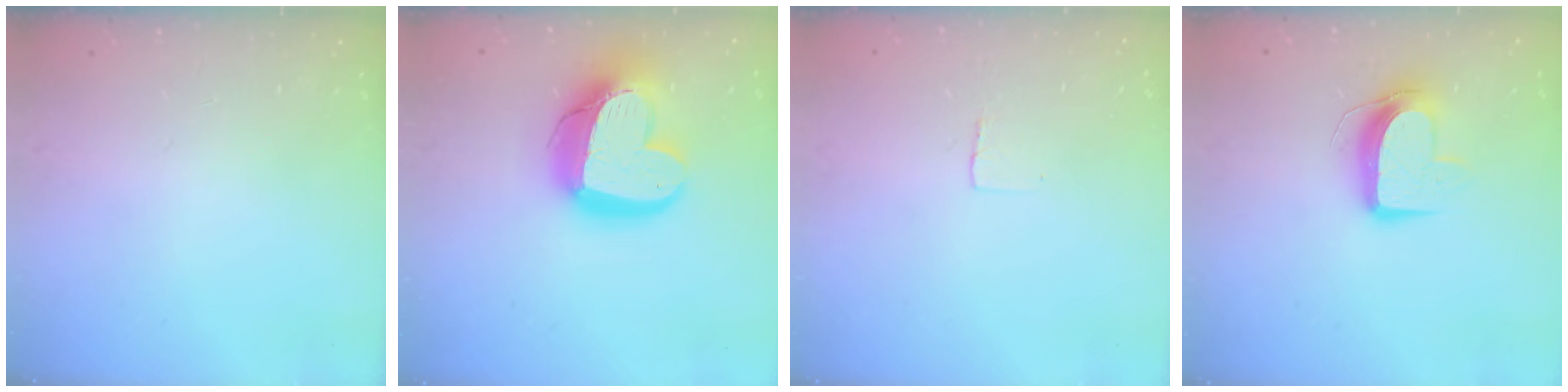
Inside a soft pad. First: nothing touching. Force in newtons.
{"total": 21.9, "press": 21.8, "slide": 2.2}
{"total": 2.3, "press": 2.3, "slide": 0.1}
{"total": 10.4, "press": 10.4, "slide": 0.6}